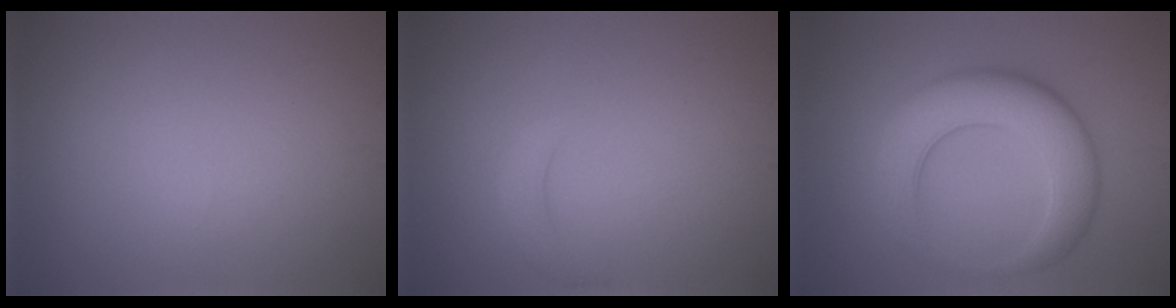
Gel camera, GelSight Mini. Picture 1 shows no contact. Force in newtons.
{"total": 1.5, "press": 1.5, "slide": 0.2}
{"total": 7.0, "press": 7.0, "slide": 0.2}